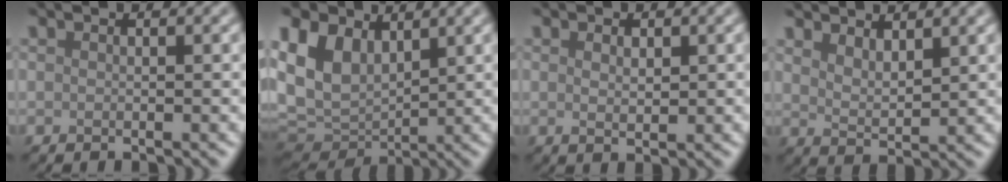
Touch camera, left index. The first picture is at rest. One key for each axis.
{"total": 8.9, "fx": 3.0, "fy": 6.3, "fz": 5.5, "tx": -0.138, "ty": 0.002, "tz": 0.063}
{"total": 1.4, "fx": 0.6, "fy": 0.7, "fz": 1.1, "tx": -0.019, "ty": -0.003, "tz": 0.013}
{"total": 2.9, "fx": 2.4, "fy": 0.9, "fz": 1.4, "tx": -0.030, "ty": -0.005, "tz": 0.047}